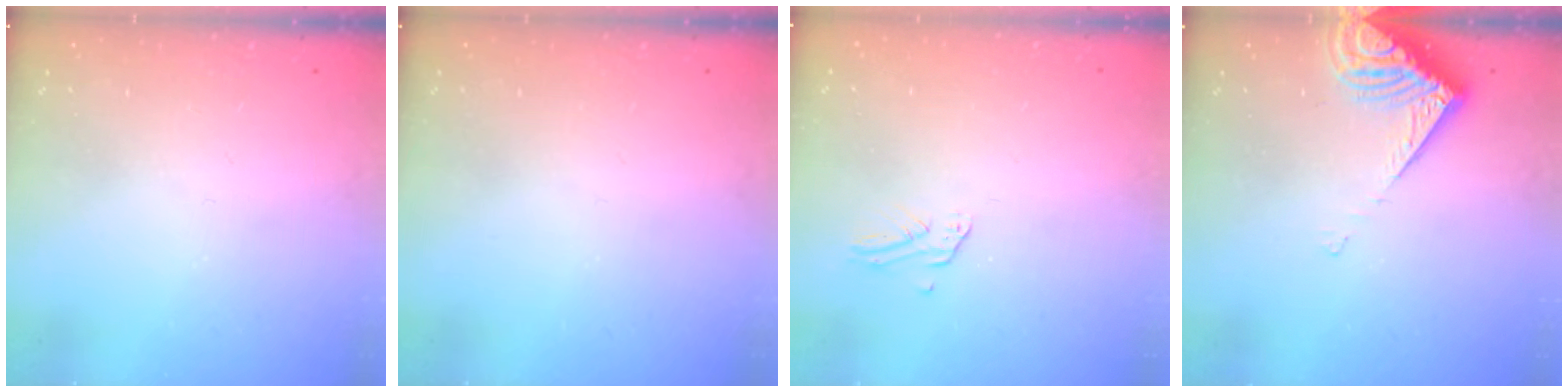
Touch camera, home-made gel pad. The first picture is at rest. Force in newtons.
{"total": 0.0}
{"total": 2.0, "press": 2.0, "slide": 0.1}
{"total": 7.7, "press": 7.6, "slide": 0.9}